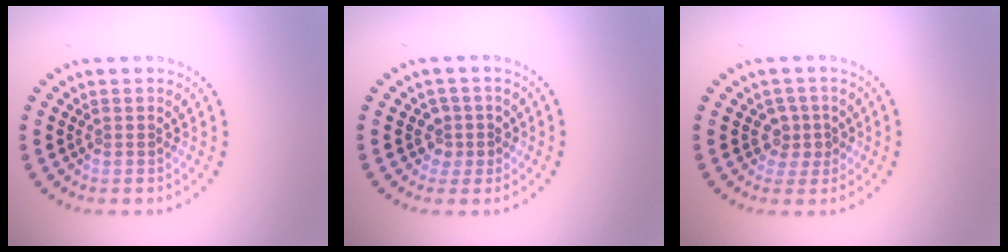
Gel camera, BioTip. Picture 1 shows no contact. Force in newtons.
{"total": 1.8, "press": 1.4, "slide": 1.1}
{"total": 1.9, "press": 1.5, "slide": 1.1}